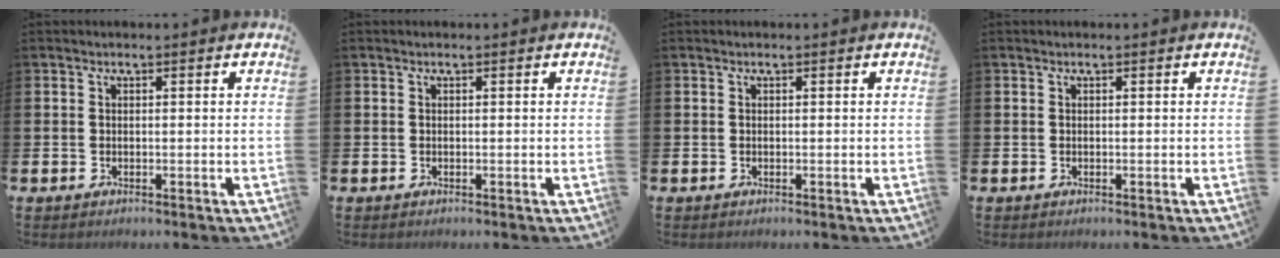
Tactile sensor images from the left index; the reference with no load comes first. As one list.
[{"total": 0.0}, {"total": 0.0}, {"total": 0.0}]